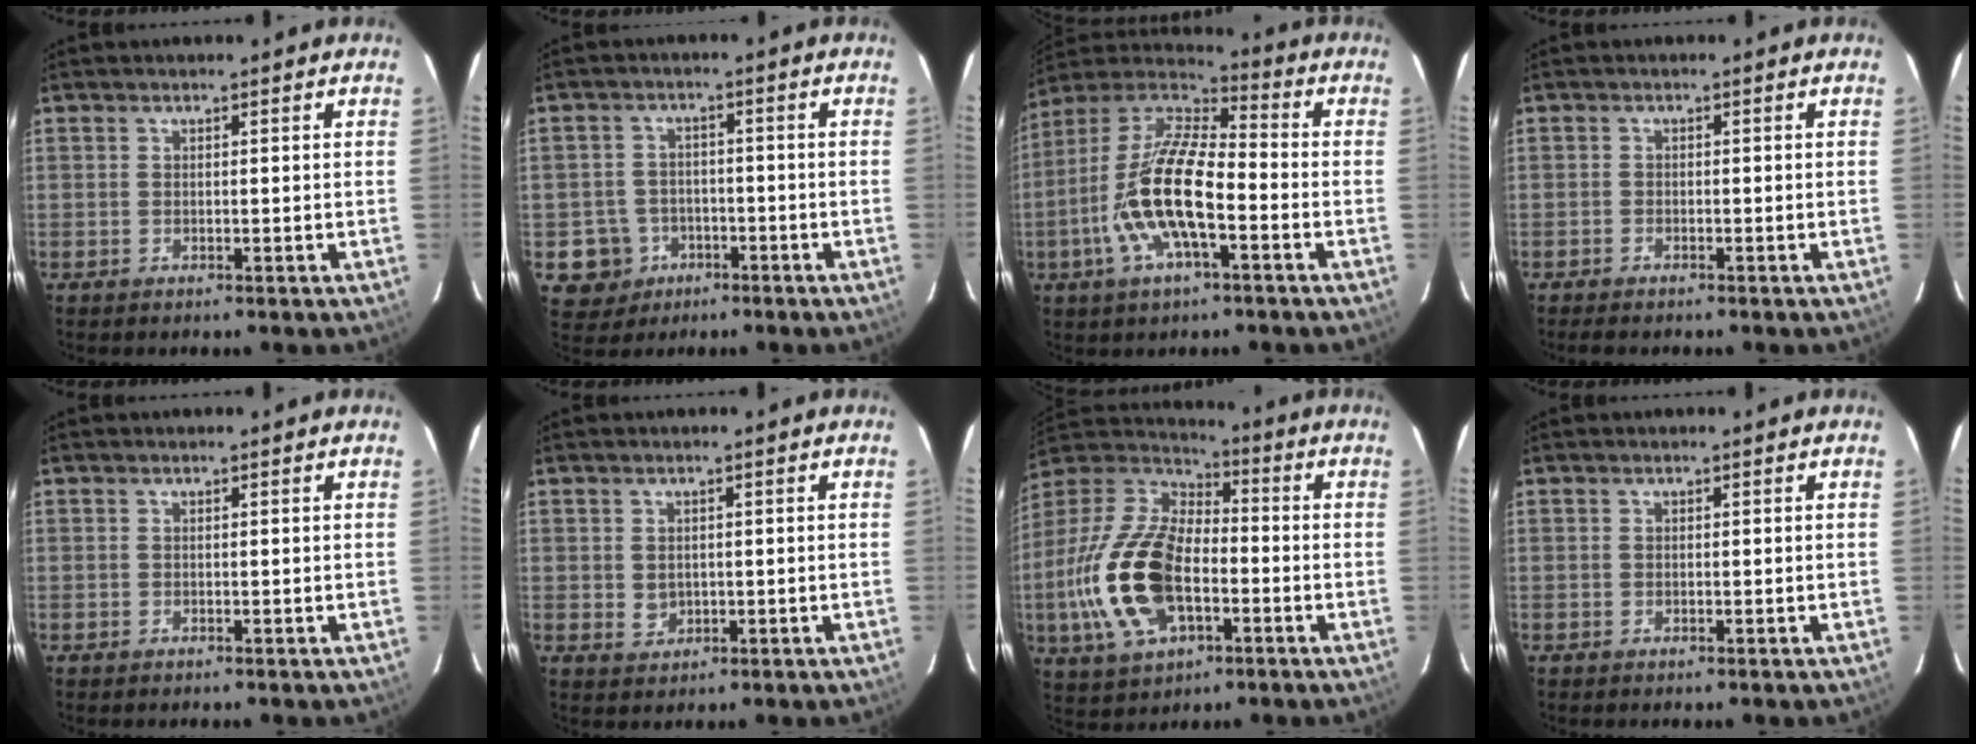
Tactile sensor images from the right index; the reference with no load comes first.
{"total": 7.0, "force": [-2.9, 6.3, 0.9], "torque": [-0.037, 0.023, -0.035]}
{"total": 16.7, "force": [-5.3, 5.5, 14.9], "torque": [-0.298, -0.004, -0.109]}
{"total": 2.2, "force": [-2.0, 0.5, 0.9], "torque": [-0.028, -0.006, -0.036]}
{"total": 0.0}
{"total": 2.2, "force": [0.1, 2.1, 0.9], "torque": [-0.012, 0.002, 0.007]}
{"total": 21.0, "force": [-5.3, 11.3, 16.9], "torque": [-0.375, -0.006, -0.094]}
{"total": 0.0}